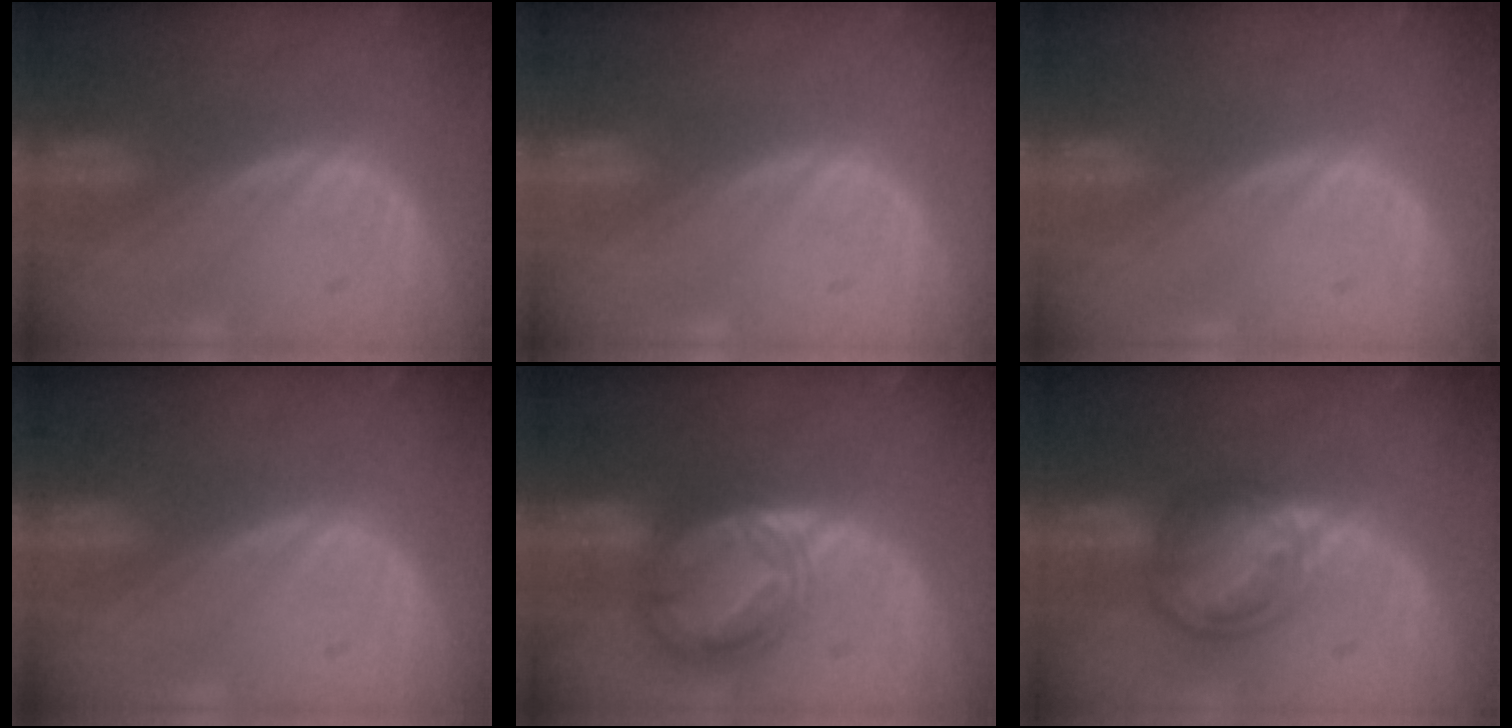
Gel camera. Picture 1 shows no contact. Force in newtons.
{"total": 0.0}
{"total": 0.0}
{"total": 0.0}
{"total": 8.0, "press": 8.0, "slide": 0.6}
{"total": 7.7, "press": 6.8, "slide": 3.6}